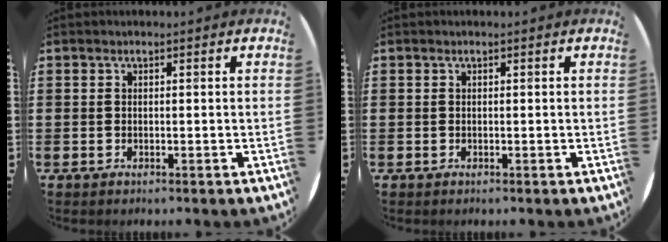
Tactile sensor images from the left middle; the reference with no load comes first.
{"total": 0.0}